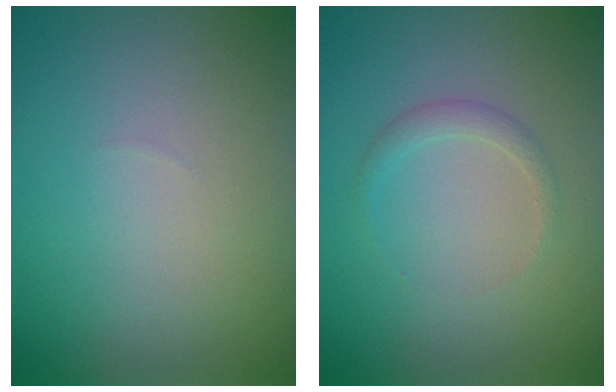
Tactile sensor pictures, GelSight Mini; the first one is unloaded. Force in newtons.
{"total": 1.2, "press": 1.2, "slide": 0.1}